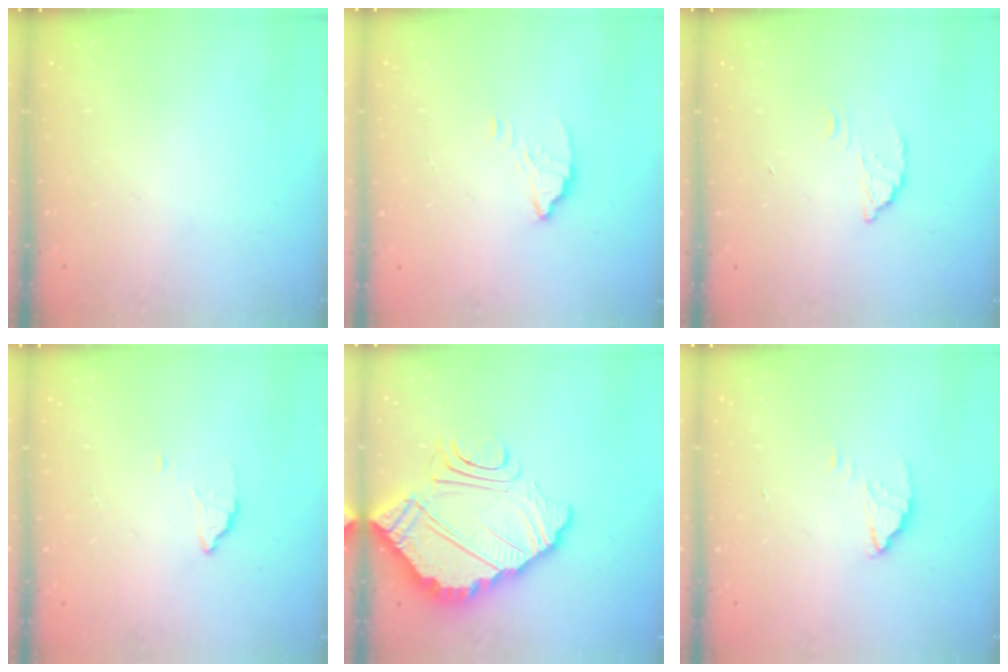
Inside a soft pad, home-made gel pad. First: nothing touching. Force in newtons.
{"total": 2.7, "press": 2.7, "slide": 0.1}
{"total": 2.8, "press": 2.8, "slide": 0.2}
{"total": 2.4, "press": 2.4, "slide": 0.1}
{"total": 13.4, "press": 13.4, "slide": 1.0}
{"total": 1.8, "press": 1.8, "slide": 0.1}